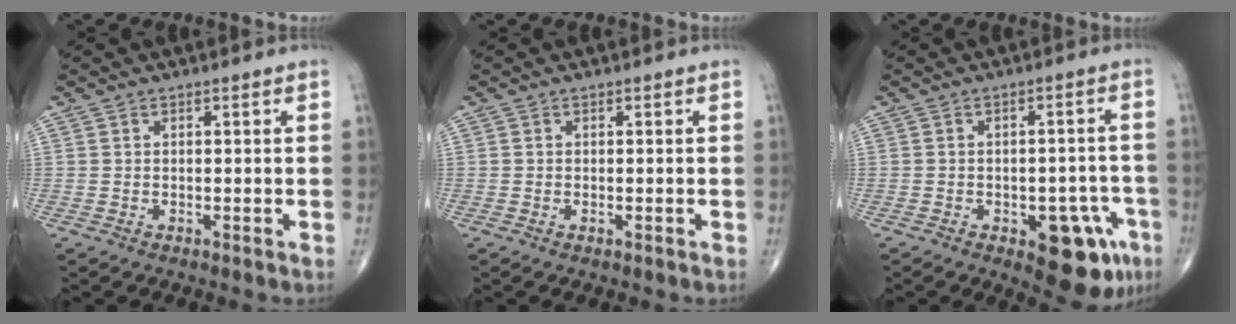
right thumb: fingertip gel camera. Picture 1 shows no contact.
{"total": 0.0}
{"total": 11.8, "force": [-5.4, 5.5, 8.9], "torque": [-0.071, 0.028, -0.059]}